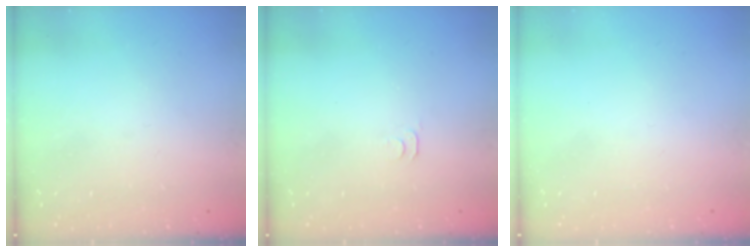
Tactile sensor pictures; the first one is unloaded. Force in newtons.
{"total": 2.8, "press": 2.7, "slide": 0.5}
{"total": 1.8, "press": 1.8, "slide": 0.2}